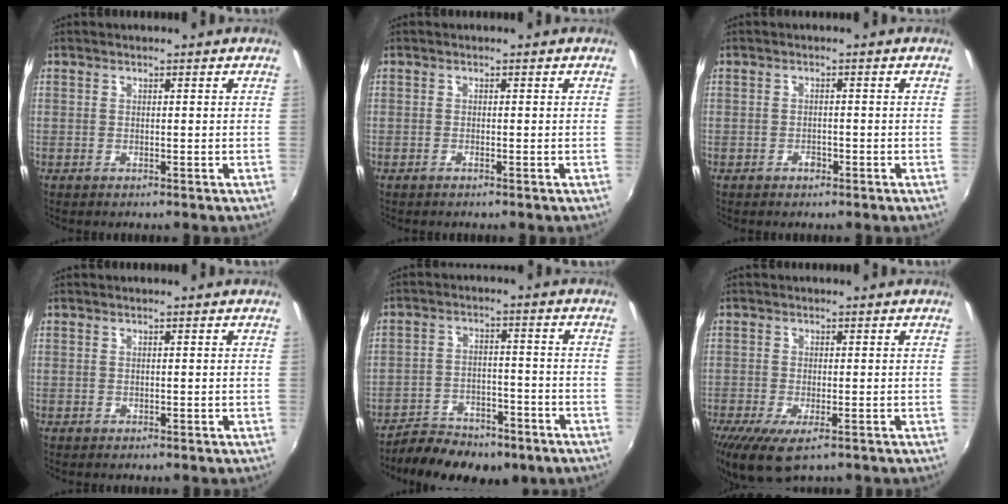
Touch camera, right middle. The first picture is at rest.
{"total": 0.8, "force": [-0.5, -0.2, 0.5], "torque": [-0.007, 0.000, -0.012]}
{"total": 1.4, "force": [-0.9, 0.8, 0.5], "torque": [-0.011, 0.001, -0.015]}
{"total": 0.0}
{"total": 13.9, "force": [-10.4, 6.1, 6.8], "torque": [-0.150, -0.015, -0.153]}
{"total": 6.8, "force": [-3.9, 2.3, 5.0], "torque": [-0.109, -0.032, -0.064]}